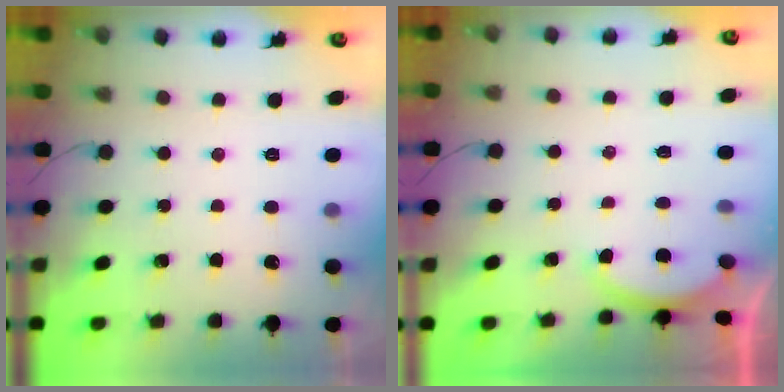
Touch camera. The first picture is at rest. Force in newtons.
{"total": 1.9, "press": 1.8, "slide": 0.5}